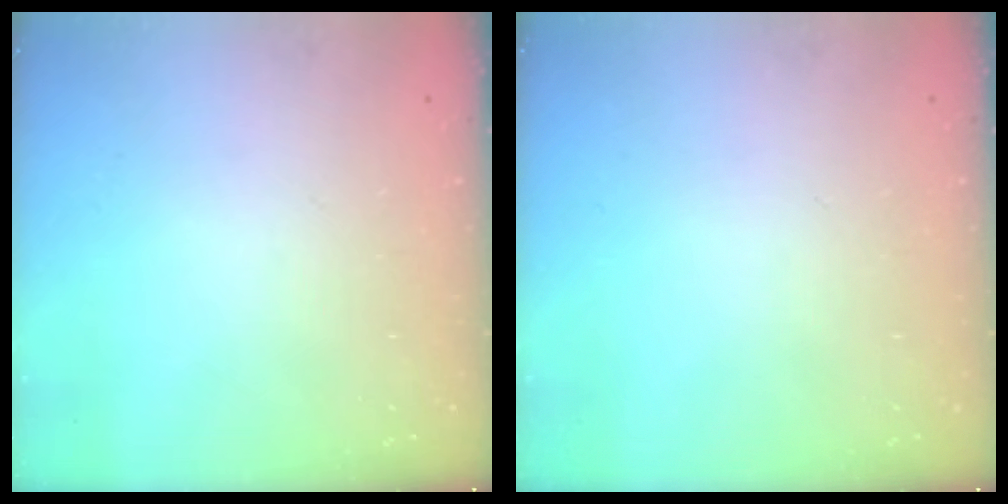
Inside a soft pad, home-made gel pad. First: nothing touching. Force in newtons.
{"total": 0.0}